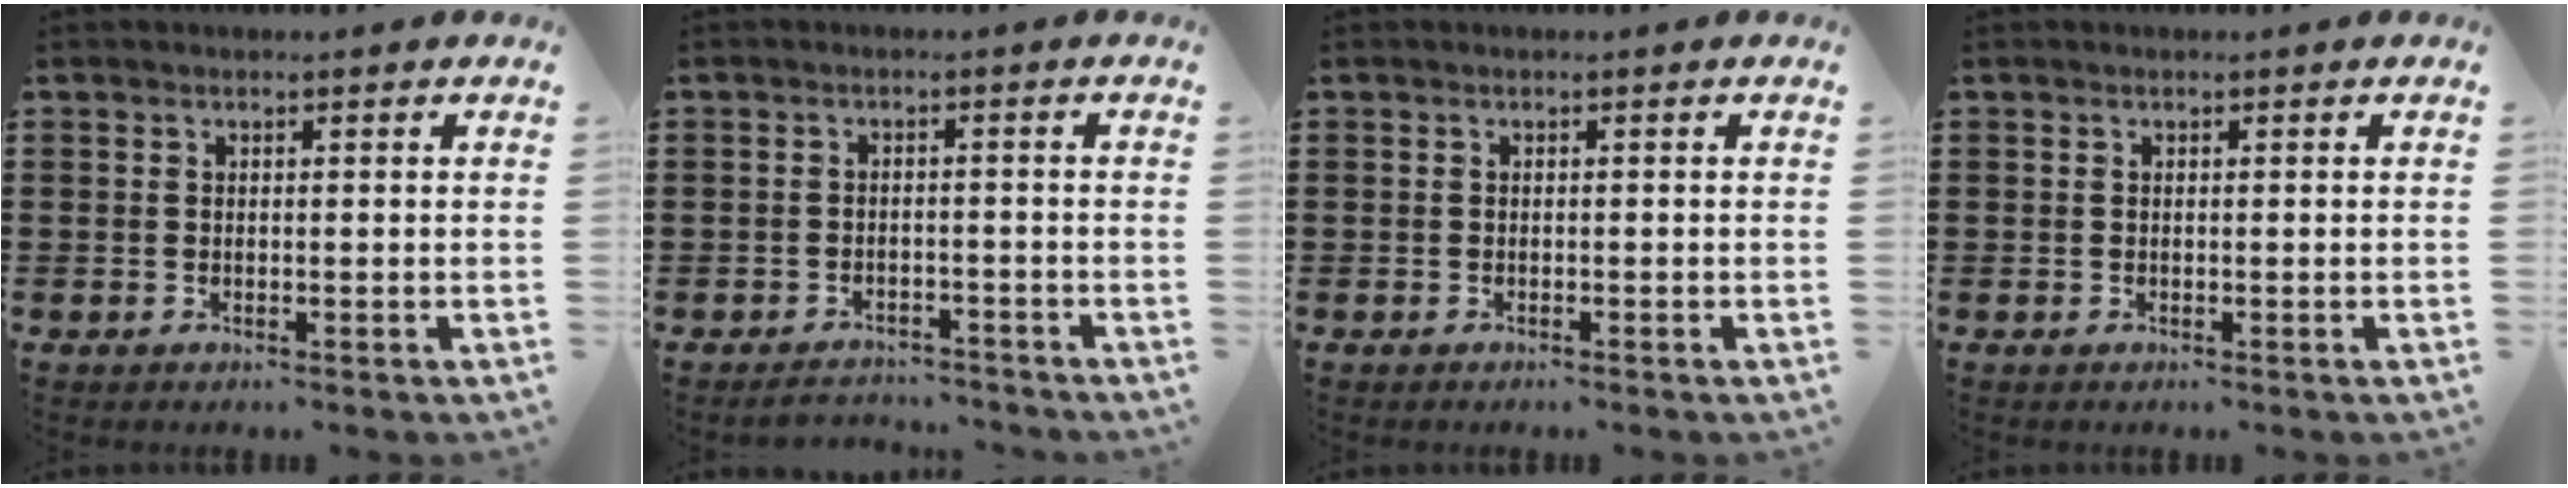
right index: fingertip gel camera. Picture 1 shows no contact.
{"total": 2.6, "force": [-2.5, 0.4, -0.1], "torque": [-0.006, 0.001, -0.056]}
{"total": 0.0}
{"total": 0.0}